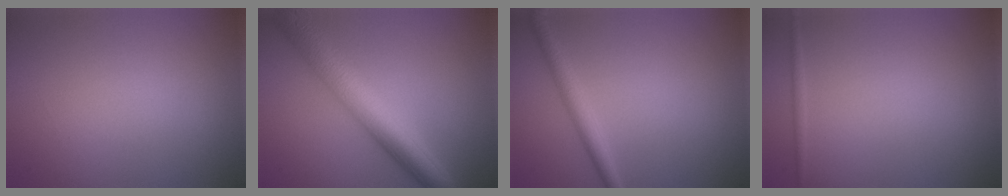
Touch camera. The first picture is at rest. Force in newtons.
{"total": 7.8, "press": 7.8, "slide": 0.2}
{"total": 2.1, "press": 2.1, "slide": 0.1}
{"total": 0.5, "press": 0.5, "slide": 0.1}